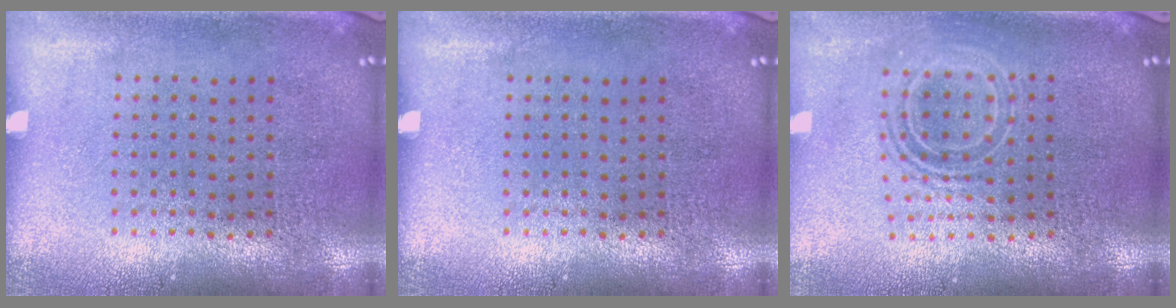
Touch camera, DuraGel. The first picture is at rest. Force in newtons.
{"total": 0.0}
{"total": 1.6, "press": 1.3, "slide": 0.9}